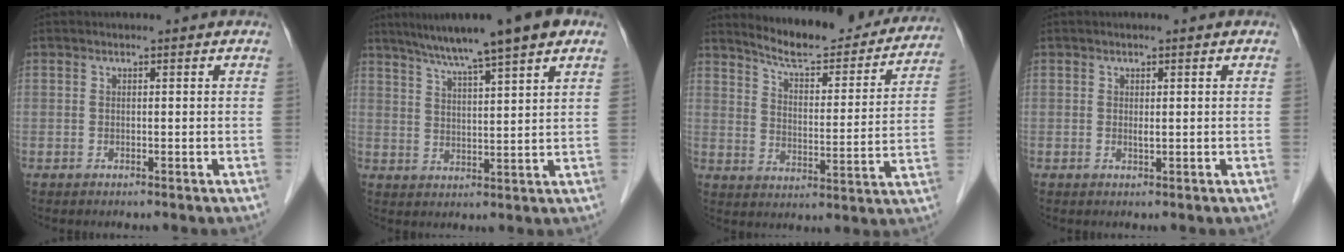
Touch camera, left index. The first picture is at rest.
{"total": 11.5, "force": [8.6, 0.2, 7.7], "torque": [-0.124, 0.019, 0.132]}
{"total": 18.8, "force": [17.4, 3.6, 6.1], "torque": [-0.077, -0.030, 0.230]}
{"total": 0.7, "force": [0.1, 0.1, 0.7], "torque": [-0.018, -0.004, 0.002]}